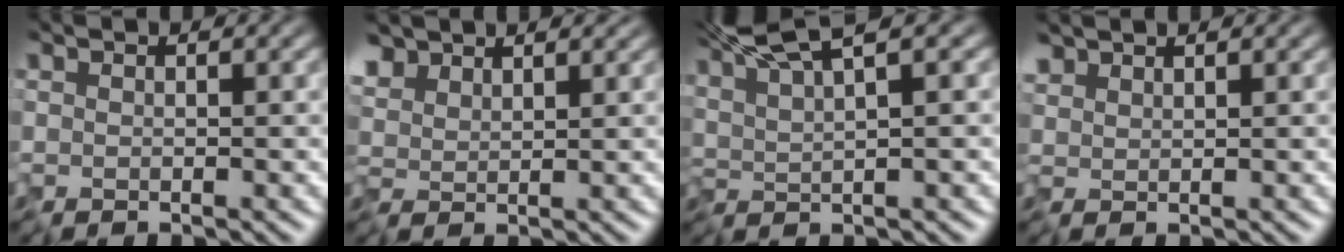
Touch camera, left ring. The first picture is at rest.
{"total": 4.4, "force": [3.3, 2.2, 2.1], "torque": [-0.063, 0.005, 0.053]}
{"total": 7.1, "force": [4.8, 1.3, 5.1], "torque": [-0.094, 0.014, 0.072]}
{"total": 1.6, "force": [1.4, 0.6, 0.6], "torque": [-0.017, 0.005, 0.027]}